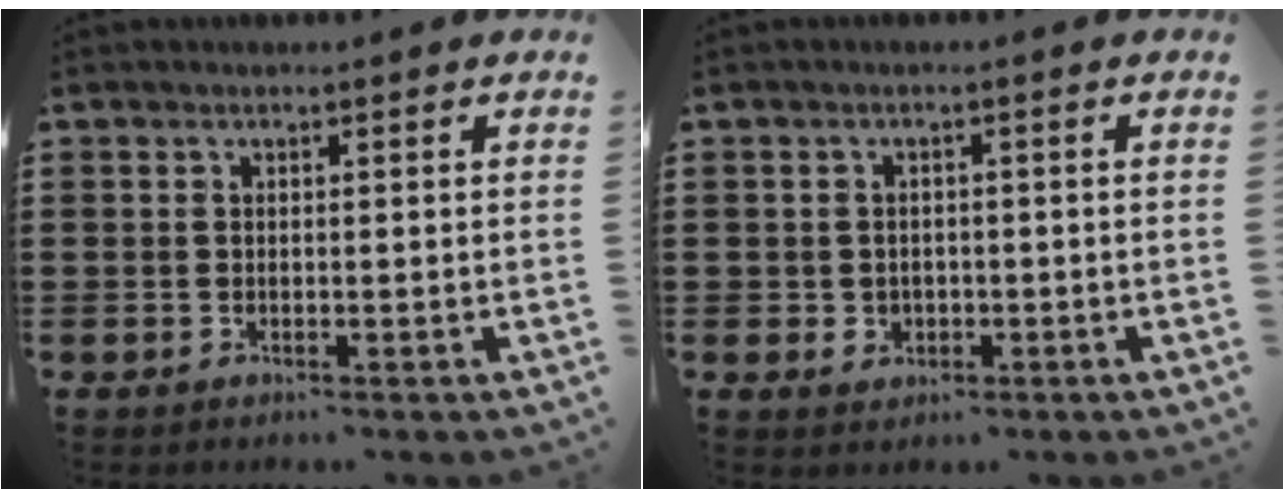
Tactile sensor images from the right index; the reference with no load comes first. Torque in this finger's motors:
{"motor_torque": [1.07, 1.07, 0.01, 0.03]}